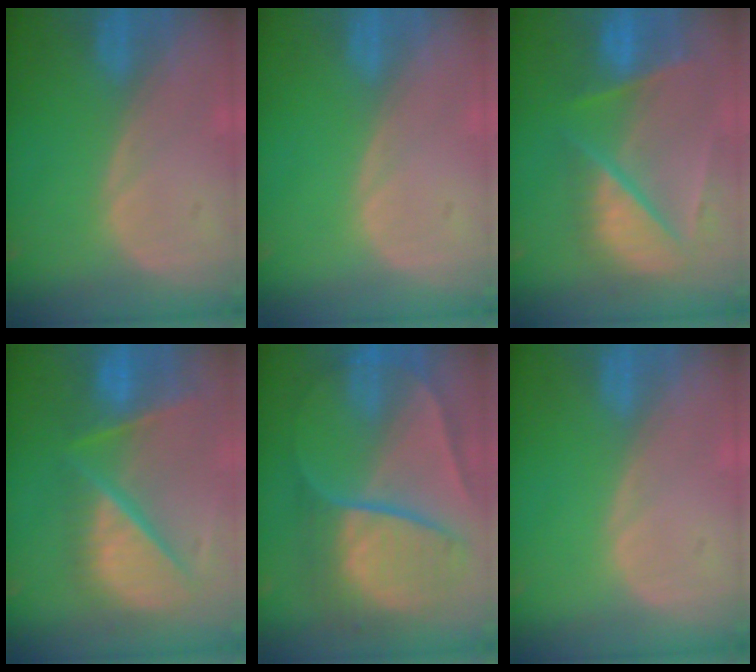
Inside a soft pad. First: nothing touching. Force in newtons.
{"total": 0.0}
{"total": 10.1, "press": 8.6, "slide": 5.3}
{"total": 12.0, "press": 10.0, "slide": 6.6}
{"total": 10.6, "press": 10.5, "slide": 1.1}
{"total": 0.0}